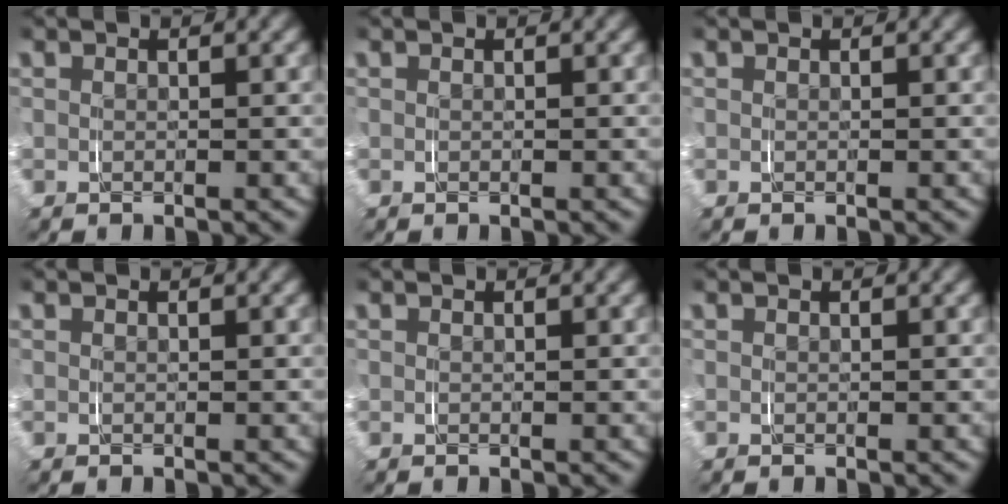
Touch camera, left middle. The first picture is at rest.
{"total": 0.0}
{"total": 0.0}
{"total": 0.0}
{"total": 0.0}
{"total": 0.0}